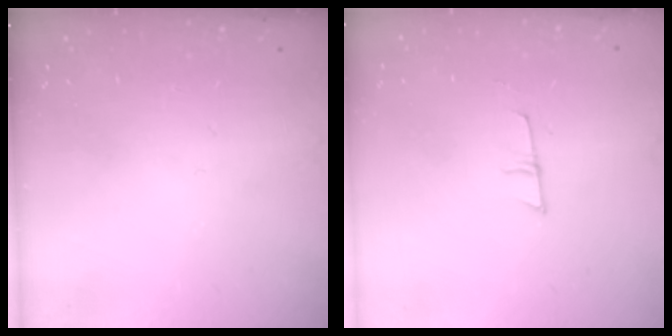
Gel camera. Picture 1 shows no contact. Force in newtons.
{"total": 5.5, "press": 5.5, "slide": 0.3}